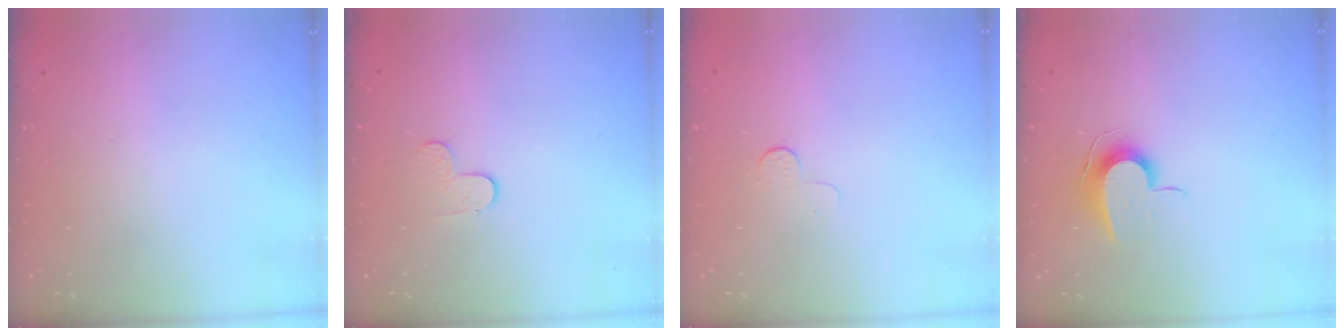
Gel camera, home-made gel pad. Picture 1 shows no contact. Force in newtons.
{"total": 3.7, "press": 3.7, "slide": 0.4}
{"total": 3.9, "press": 3.8, "slide": 0.4}
{"total": 8.8, "press": 8.7, "slide": 0.8}